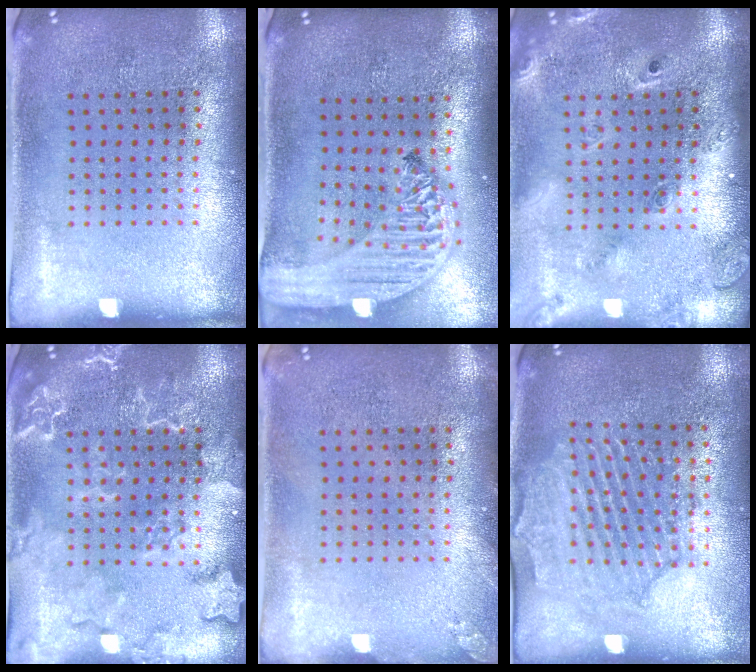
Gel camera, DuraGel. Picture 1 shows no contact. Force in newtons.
{"total": 3.2, "press": 2.4, "slide": 2.1}
{"total": 2.4, "press": 1.7, "slide": 1.6}
{"total": 2.4, "press": 2.4, "slide": 0.3}
{"total": 0.9, "press": 0.9, "slide": 0.1}
{"total": 2.0, "press": 1.9, "slide": 0.5}